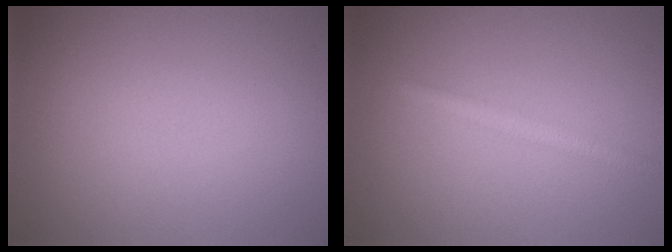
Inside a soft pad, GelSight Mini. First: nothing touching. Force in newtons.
{"total": 1.7, "press": 1.7, "slide": 0.1}